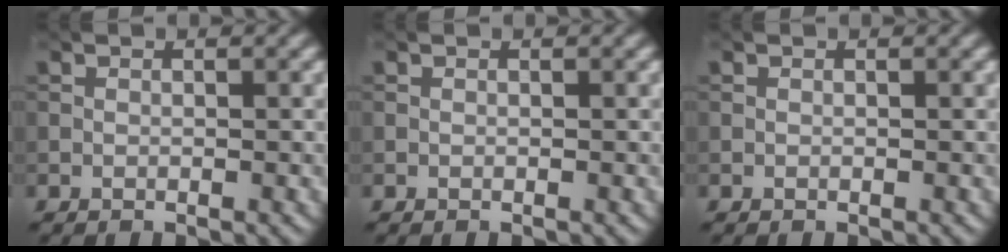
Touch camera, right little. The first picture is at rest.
{"total": 0.0}
{"total": 0.0}